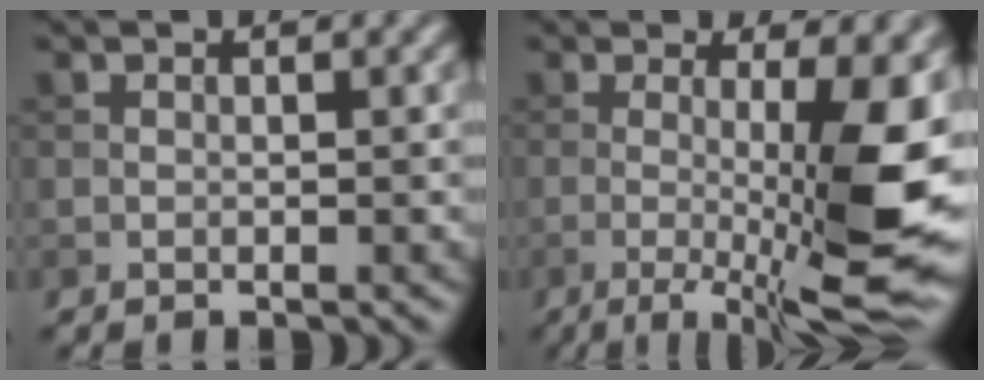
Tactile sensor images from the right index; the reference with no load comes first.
{"total": 12.0, "force": [-1.4, 2.6, 11.7], "torque": [-0.166, -0.014, -0.019]}